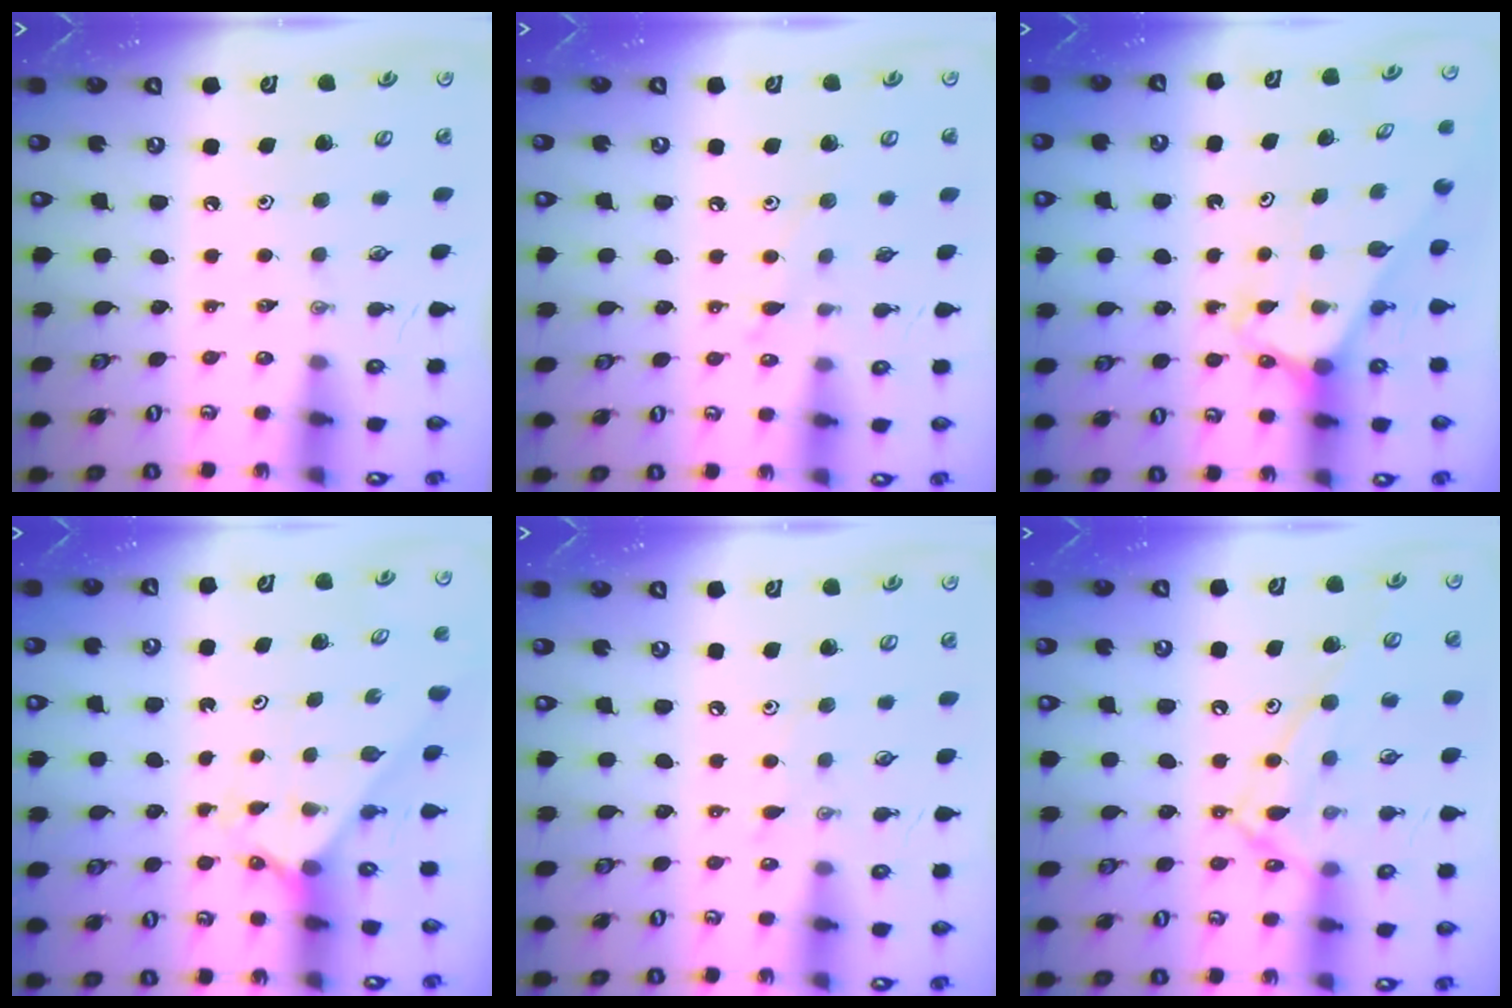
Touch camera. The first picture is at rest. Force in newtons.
{"total": 5.9, "press": 5.9, "slide": 0.4}
{"total": 2.6, "press": 2.6, "slide": 0.2}
{"total": 1.9, "press": 1.9, "slide": 0.2}
{"total": 4.4, "press": 4.3, "slide": 0.6}
{"total": 12.1, "press": 12.1, "slide": 0.7}